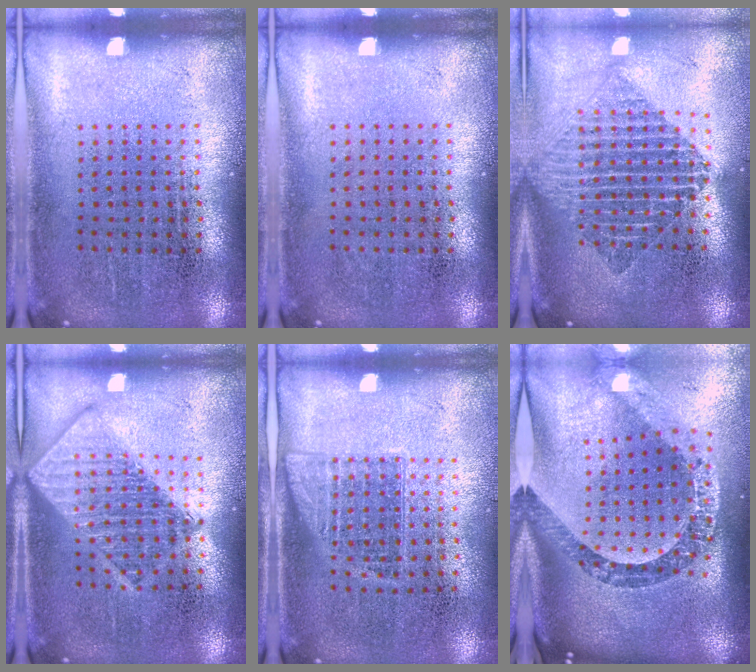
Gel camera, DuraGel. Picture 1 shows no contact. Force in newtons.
{"total": 0.0}
{"total": 1.8, "press": 1.5, "slide": 1.0}
{"total": 2.9, "press": 2.9, "slide": 0.4}
{"total": 1.0, "press": 0.9, "slide": 0.5}
{"total": 3.0, "press": 2.2, "slide": 2.0}